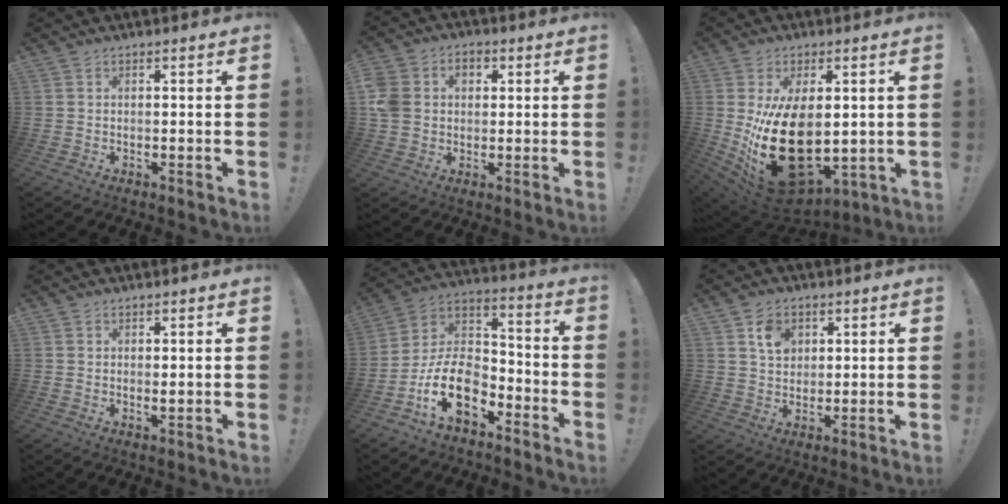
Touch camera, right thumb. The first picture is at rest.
{"total": 9.6, "force": [0.9, 8.3, 4.8], "torque": [-0.090, 0.004, 0.021]}
{"total": 24.1, "force": [-0.3, 14.4, 19.3], "torque": [-0.359, -0.031, 0.019]}
{"total": 1.0, "force": [0.7, 0.4, 0.6], "torque": [0.002, -0.007, 0.011]}
{"total": 16.9, "force": [-8.9, 10.5, 9.9], "torque": [-0.179, 0.050, -0.149]}
{"total": 8.5, "force": [4.5, 6.2, 3.8], "torque": [-0.054, -0.017, 0.086]}